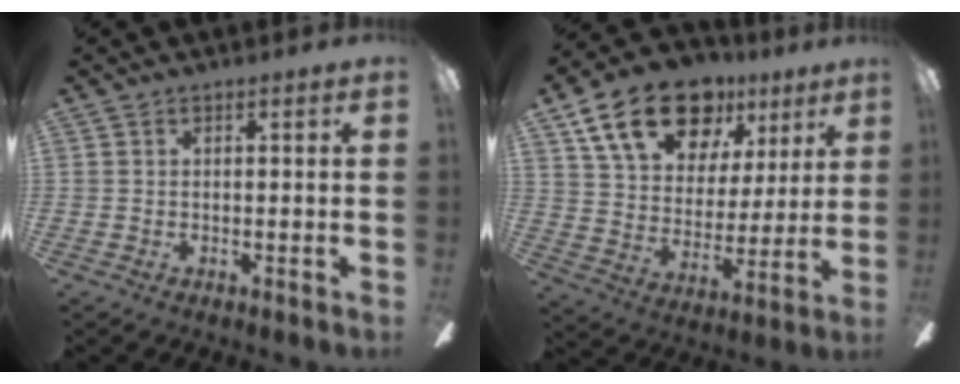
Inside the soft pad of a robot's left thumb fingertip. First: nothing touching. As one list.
[{"total": 20.7, "force": [12.6, 12.4, 10.9], "torque": [-0.186, -0.055, 0.228]}]